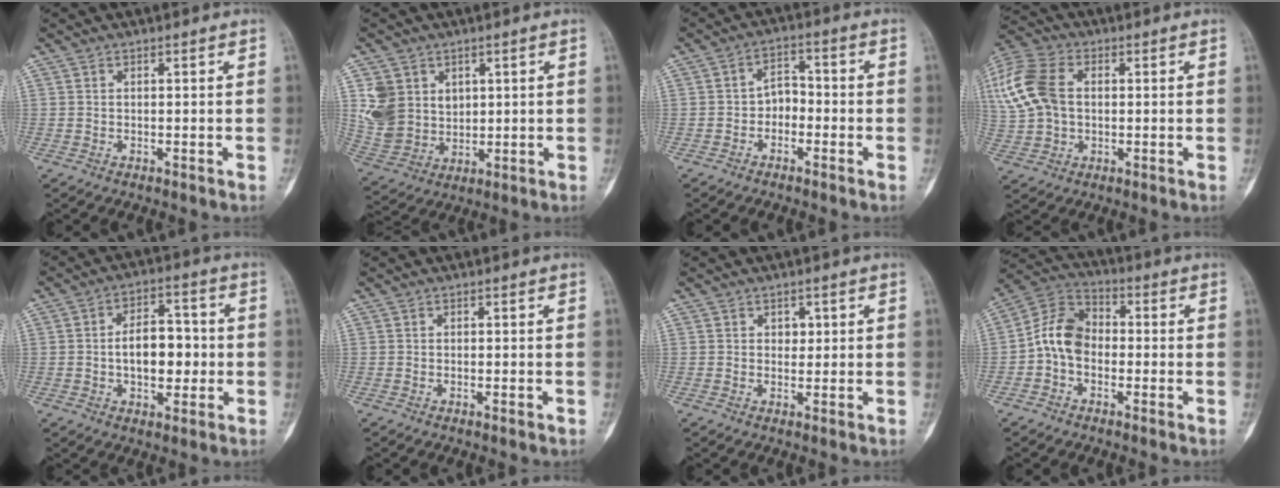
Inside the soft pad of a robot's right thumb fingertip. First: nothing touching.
{"total": 10.1, "force": [3.2, 8.5, 4.4], "torque": [-0.061, -0.013, 0.082]}
{"total": 4.5, "force": [-1.5, 3.4, 2.5], "torque": [-0.020, 0.026, -0.037]}
{"total": 18.3, "force": [2.9, 13.2, 12.4], "torque": [-0.306, 0.027, 0.058]}
{"total": 10.5, "force": [-0.7, 6.3, 8.3], "torque": [-0.099, 0.020, -0.014]}
{"total": 0.7, "force": [-0.3, 0.1, 0.6], "torque": [-0.010, -0.001, -0.005]}
{"total": 1.7, "force": [0.5, 1.4, 0.8], "torque": [0.004, 0.000, 0.006]}
{"total": 9.1, "force": [-1.6, 6.7, 6.0], "torque": [-0.099, 0.033, -0.047]}